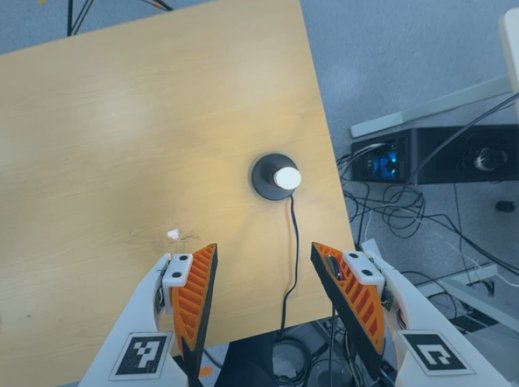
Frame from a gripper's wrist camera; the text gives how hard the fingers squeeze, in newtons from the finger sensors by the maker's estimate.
{"total": 0.0}